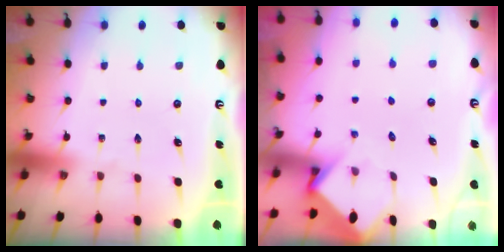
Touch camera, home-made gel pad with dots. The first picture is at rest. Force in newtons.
{"total": 3.7, "press": 3.7, "slide": 0.3}